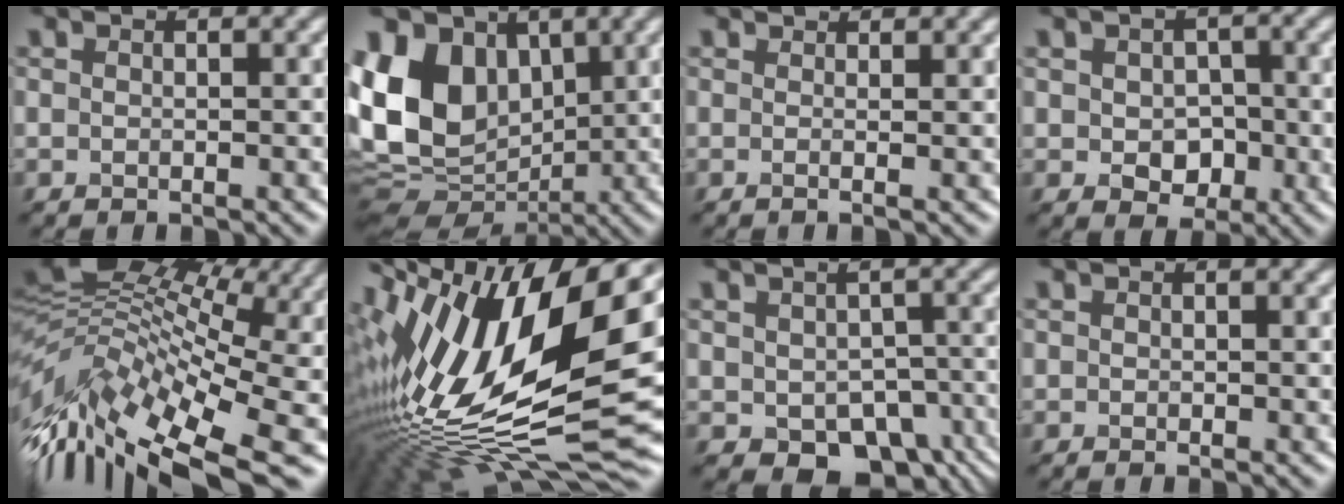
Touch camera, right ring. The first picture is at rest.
{"total": 15.2, "force": [2.6, 11.5, 9.6], "torque": [-0.219, 0.010, 0.054]}
{"total": 2.1, "force": [1.5, 0.6, 1.3], "torque": [-0.022, -0.011, 0.001]}
{"total": 3.9, "force": [-0.3, 3.0, 2.5], "torque": [-0.035, -0.007, -0.004]}
{"total": 14.3, "force": [0.5, 6.7, 12.6], "torque": [-0.242, 0.013, 0.012]}
{"total": 17.7, "force": [1.8, 7.7, 15.8], "torque": [-0.283, 0.017, 0.016]}
{"total": 7.1, "force": [-2.6, 4.6, 4.7], "torque": [-0.068, -0.021, -0.027]}
{"total": 0.0}